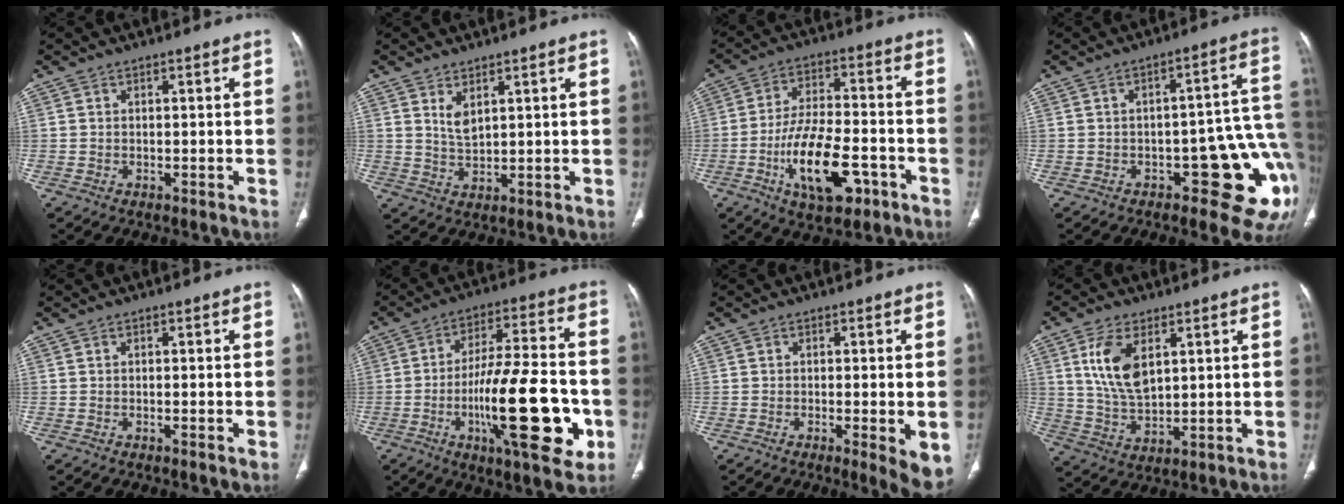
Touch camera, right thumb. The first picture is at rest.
{"total": 3.5, "force": [1.8, 1.6, 2.5], "torque": [-0.041, -0.017, 0.043]}
{"total": 14.7, "force": [-6.0, 6.6, 11.8], "torque": [-0.197, 0.027, -0.096]}
{"total": 15.2, "force": [-5.1, 6.2, 12.9], "torque": [-0.090, 0.038, -0.057]}
{"total": 0.8, "force": [-0.2, 0.1, 0.8], "torque": [-0.015, -0.003, -0.001]}
{"total": 22.6, "force": [-6.3, 6.5, 20.7], "torque": [-0.322, 0.016, -0.088]}
{"total": 6.8, "force": [-2.0, 1.4, 6.4], "torque": [-0.083, -0.018, -0.030]}
{"total": 10.3, "force": [3.7, 5.5, 7.9], "torque": [-0.145, -0.017, 0.077]}